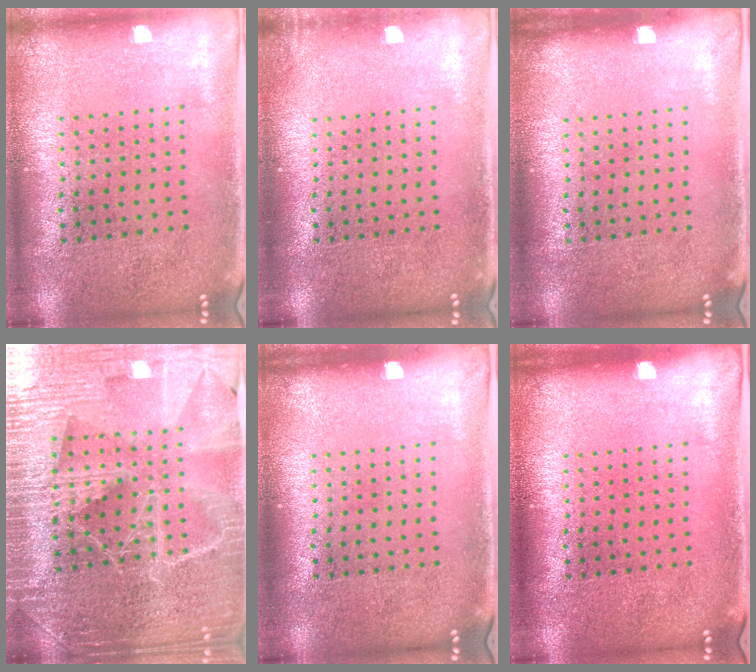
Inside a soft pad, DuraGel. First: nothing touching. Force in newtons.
{"total": 0.7, "press": 0.7, "slide": 0.1}
{"total": 0.0}
{"total": 4.8, "press": 4.5, "slide": 1.7}
{"total": 0.0}
{"total": 0.0}